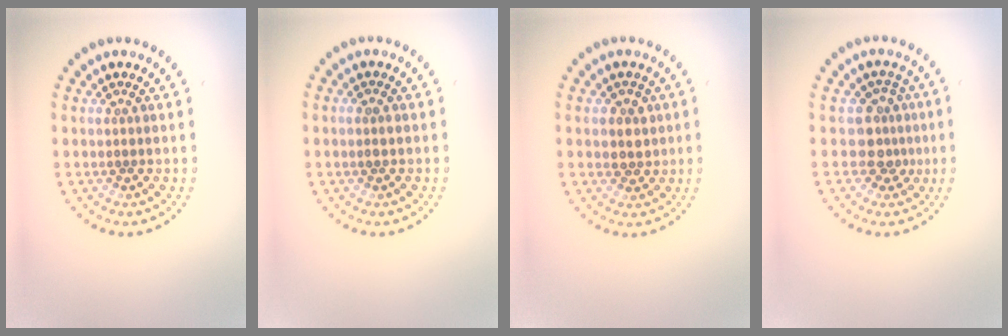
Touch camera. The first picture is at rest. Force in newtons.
{"total": 0.9, "press": 0.9, "slide": 0.1}
{"total": 2.0, "press": 1.9, "slide": 0.7}
{"total": 2.5, "press": 1.9, "slide": 1.7}